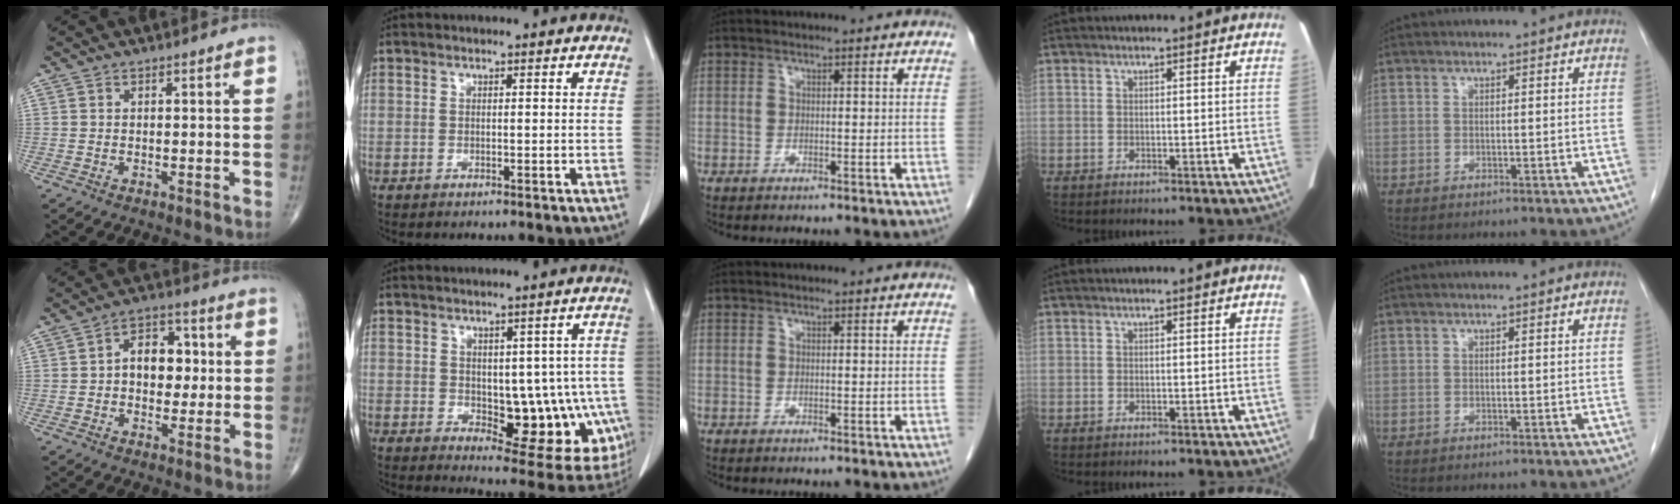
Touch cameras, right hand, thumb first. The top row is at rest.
{"thumb": {"total": 8.7, "force": [0.4, 6.1, 6.3], "torque": [-0.057, 0.020, -0.001]}, "index": {"total": 13.9, "force": [-1.8, 6.9, 11.9], "torque": [-0.108, 0.011, -0.002]}}